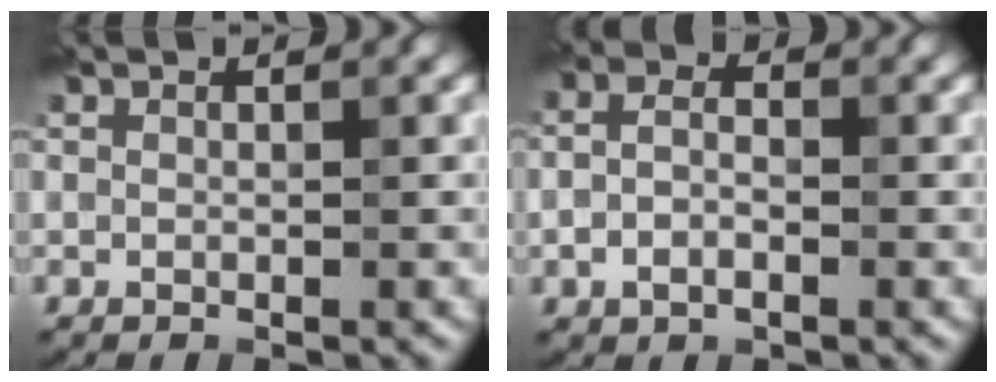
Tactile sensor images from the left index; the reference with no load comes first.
{"total": 2.4, "force": [-0.6, 1.4, 1.8], "torque": [-0.046, 0.004, -0.016]}